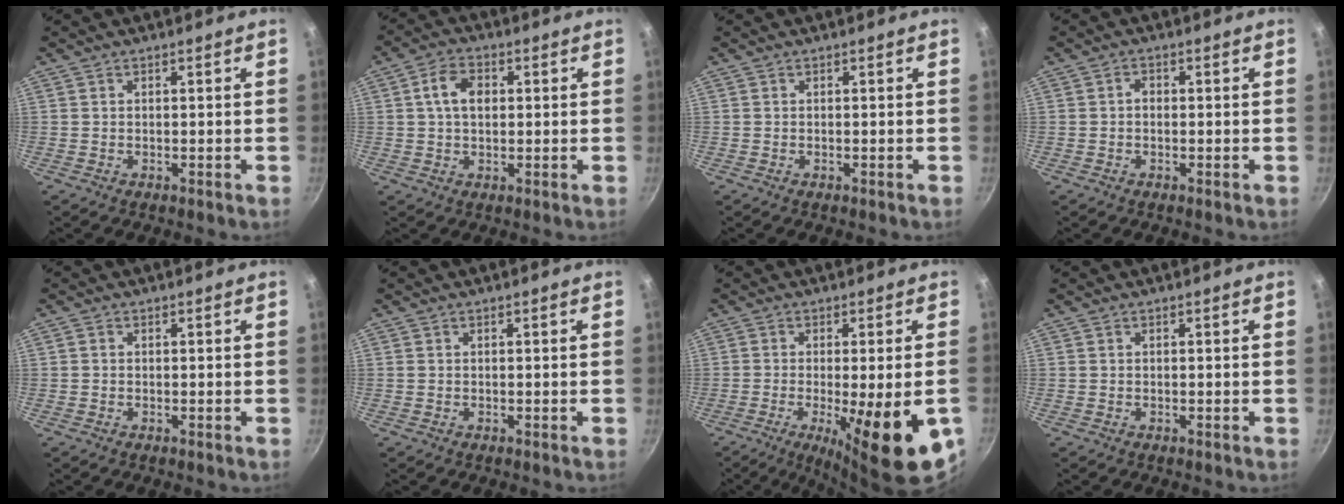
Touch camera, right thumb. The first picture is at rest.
{"total": 6.3, "force": [1.0, 4.3, 4.5], "torque": [-0.070, 0.010, 0.010]}
{"total": 0.0}
{"total": 1.5, "force": [-0.1, 1.2, 0.9], "torque": [-0.013, 0.006, -0.006]}
{"total": 0.5, "force": [-0.1, 0.5, 0.2], "torque": [-0.002, 0.002, -0.003]}
{"total": 0.0}
{"total": 17.4, "force": [-5.8, 4.4, 15.8], "torque": [-0.213, -0.012, -0.072]}
{"total": 0.0}